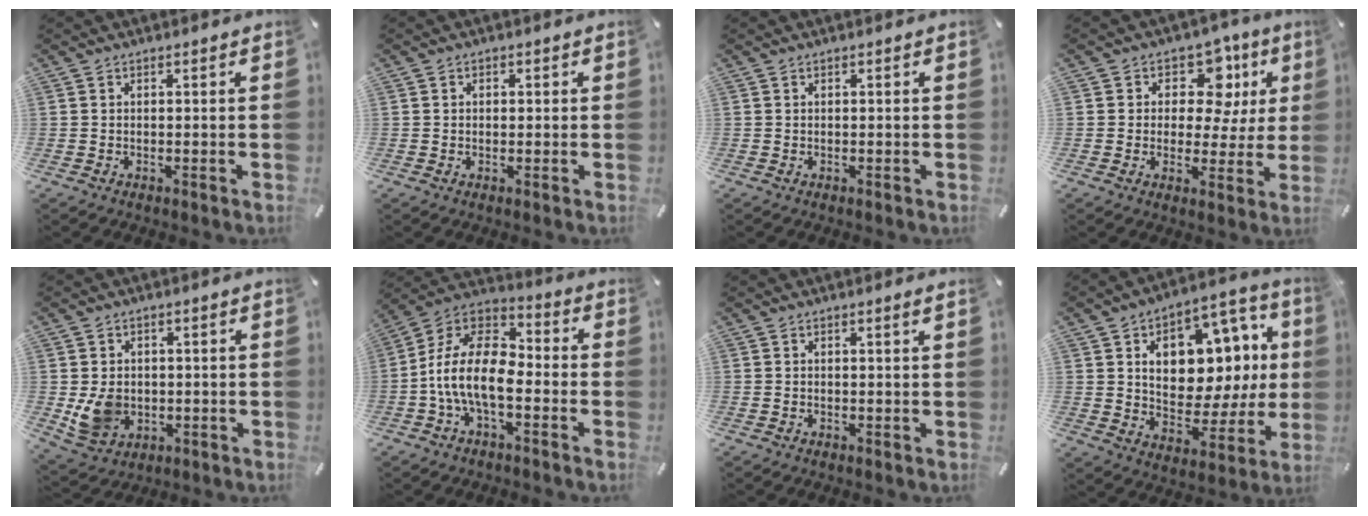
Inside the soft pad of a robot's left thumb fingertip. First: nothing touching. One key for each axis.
{"total": 1.2, "fx": 0.0, "fy": 1.1, "fz": 0.4, "tx": 0.000, "ty": 0.002, "tz": -0.004}
{"total": 0.0}
{"total": 11.9, "fx": 4.9, "fy": 8.1, "fz": 7.3, "tx": -0.100, "ty": -0.028, "tz": 0.085}
{"total": 7.9, "fx": -0.5, "fy": 6.9, "fz": 3.7, "tx": -0.081, "ty": 0.002, "tz": -0.009}
{"total": 13.6, "fx": -5.1, "fy": 7.1, "fz": 10.5, "tx": -0.223, "ty": 0.009, "tz": -0.095}
{"total": 0.6, "fx": 0.1, "fy": 0.1, "fz": 0.6, "tx": -0.010, "ty": 0.000, "tz": 0.002}
{"total": 17.0, "fx": 4.8, "fy": 11.2, "fz": 11.8, "tx": -0.158, "ty": -0.033, "tz": 0.082}